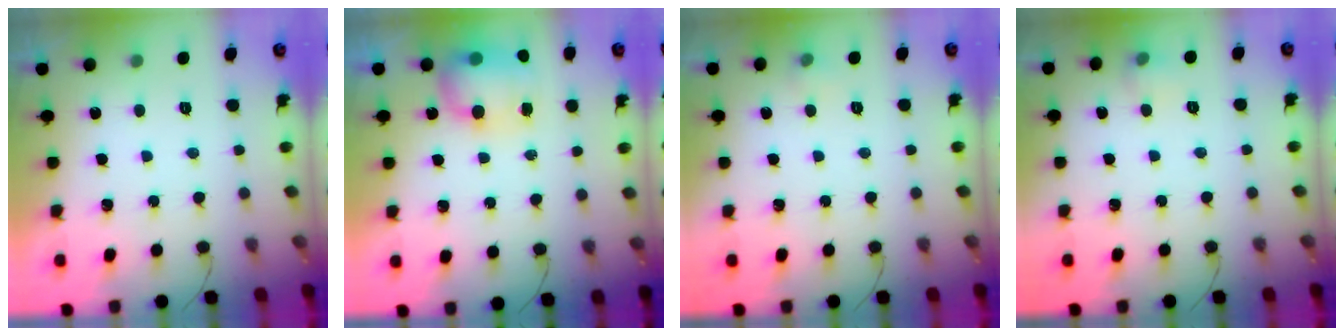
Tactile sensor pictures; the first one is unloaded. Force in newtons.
{"total": 10.0, "press": 8.8, "slide": 4.8}
{"total": 3.6, "press": 3.3, "slide": 1.5}
{"total": 5.8, "press": 5.6, "slide": 1.6}